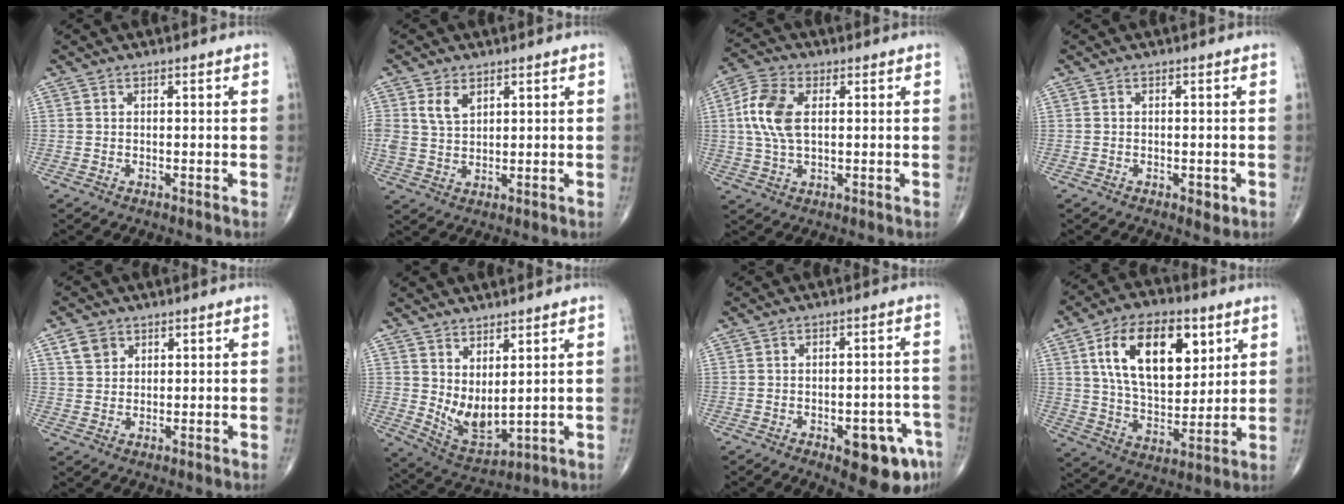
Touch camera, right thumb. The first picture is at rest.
{"total": 4.8, "force": [2.3, 3.0, 3.0], "torque": [-0.049, -0.011, 0.050]}
{"total": 9.5, "force": [1.5, 5.2, 7.8], "torque": [-0.175, 0.010, 0.027]}
{"total": 1.9, "force": [-0.7, 1.0, 1.5], "torque": [-0.016, -0.001, -0.008]}
{"total": 3.8, "force": [2.0, 3.0, 1.4], "torque": [-0.015, -0.006, 0.039]}
{"total": 8.2, "force": [2.5, 3.7, 6.9], "torque": [-0.114, -0.035, 0.065]}
{"total": 11.1, "force": [-5.5, 4.4, 8.6], "torque": [-0.084, 0.030, -0.061]}
{"total": 19.3, "force": [7.1, 10.5, 14.5], "torque": [-0.202, -0.026, 0.125]}